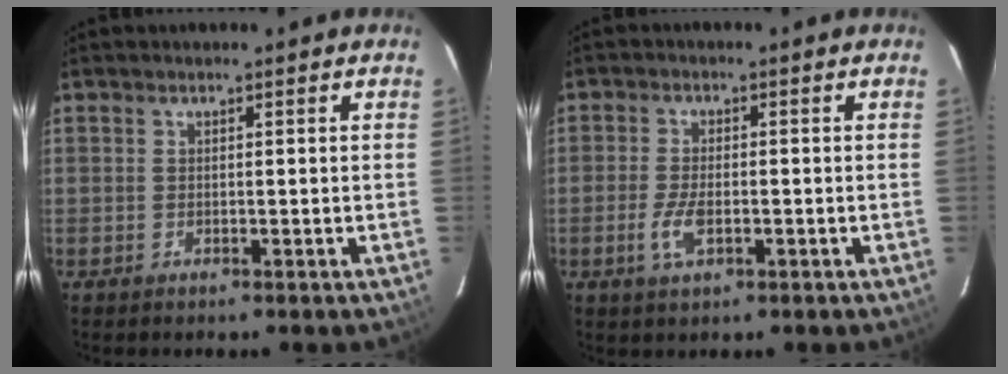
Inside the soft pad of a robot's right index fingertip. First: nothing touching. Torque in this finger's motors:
{"motor_torque": [0.56, -0.13, 0.11, 0.03]}